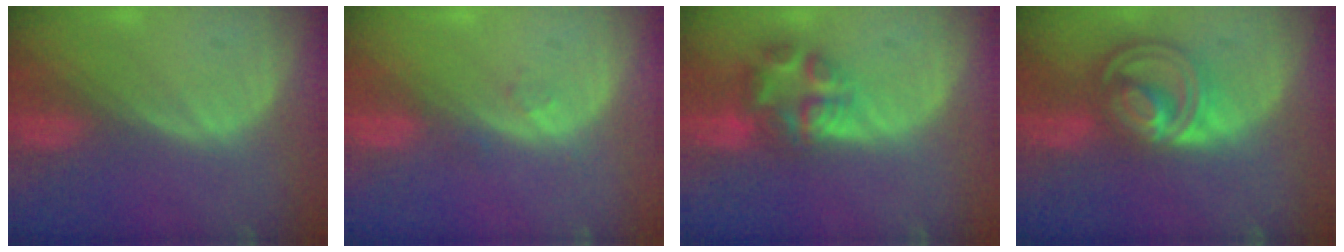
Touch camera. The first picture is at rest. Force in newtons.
{"total": 1.1, "press": 1.0, "slide": 0.1}
{"total": 6.9, "press": 6.5, "slide": 2.2}
{"total": 8.7, "press": 7.4, "slide": 4.6}